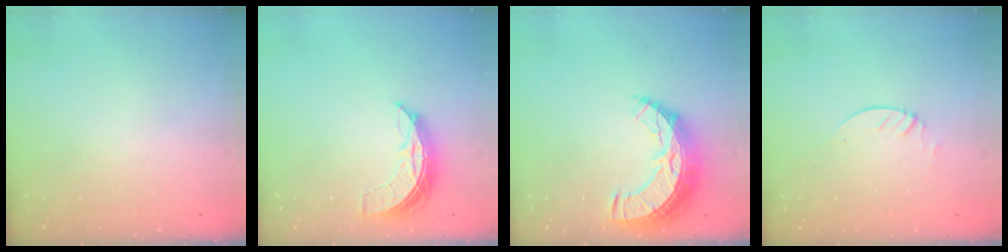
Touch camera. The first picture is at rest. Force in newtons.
{"total": 6.8, "press": 6.8, "slide": 0.6}
{"total": 12.4, "press": 12.4, "slide": 1.0}
{"total": 1.3, "press": 1.3, "slide": 0.1}